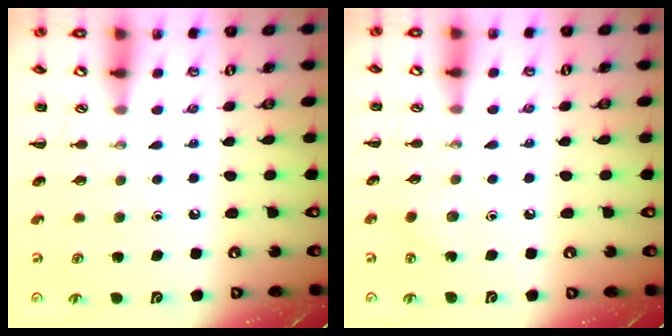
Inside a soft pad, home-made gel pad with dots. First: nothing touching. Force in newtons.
{"total": 2.9, "press": 2.7, "slide": 0.8}